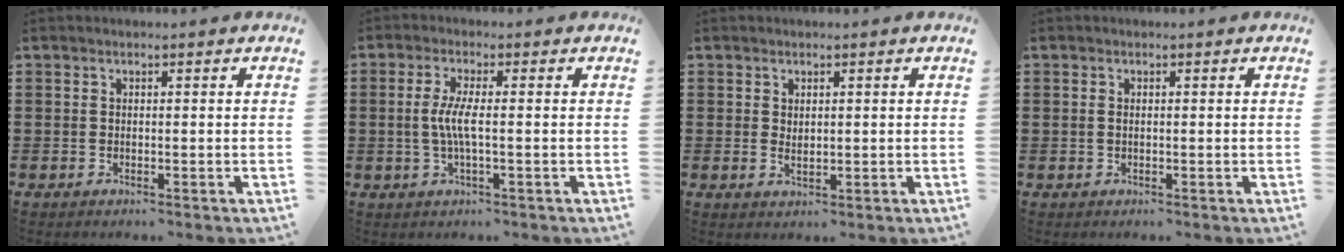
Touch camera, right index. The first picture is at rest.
{"total": 4.3, "force": [-0.4, 0.4, 4.3], "torque": [-0.099, -0.010, -0.016]}
{"total": 1.3, "force": [0.8, 0.7, 0.8], "torque": [-0.016, 0.005, 0.014]}
{"total": 0.6, "force": [0.1, 0.4, 0.5], "torque": [-0.012, 0.002, 0.001]}